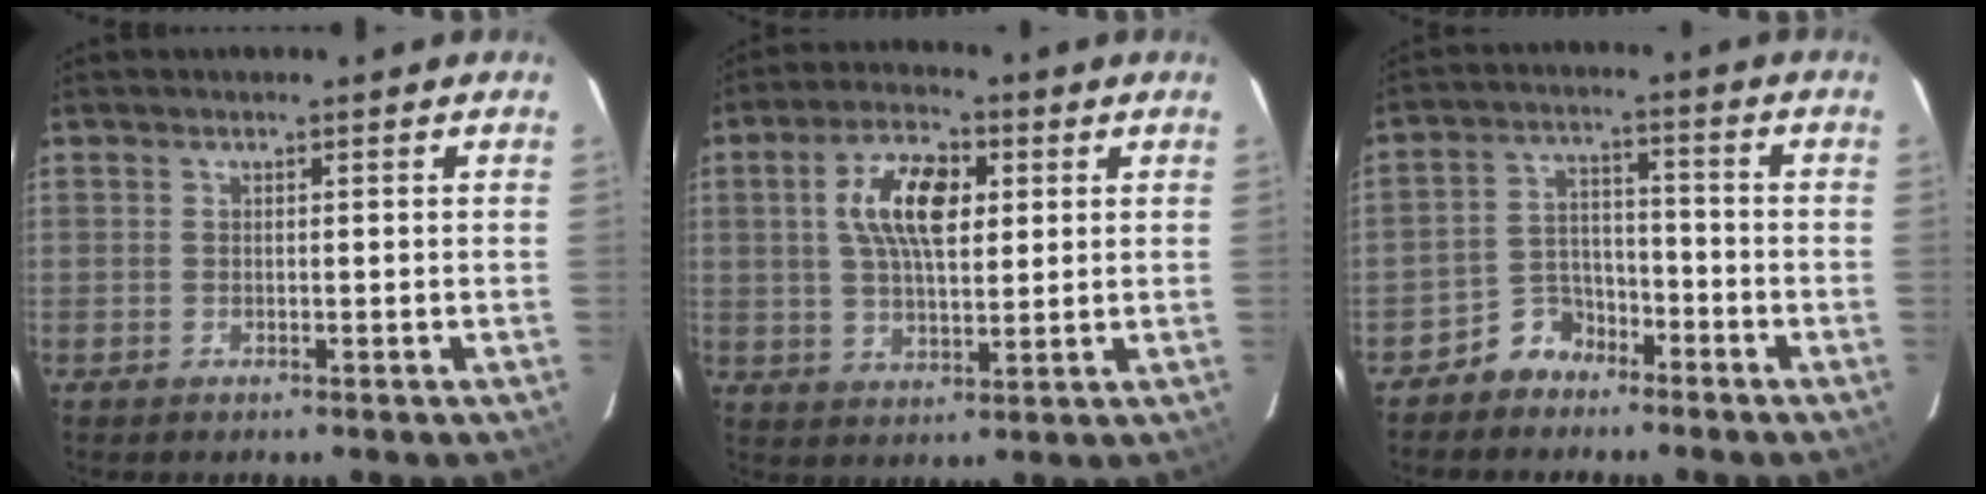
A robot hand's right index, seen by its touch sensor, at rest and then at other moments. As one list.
[{"total": 11.1, "force": [2.9, 5.2, 9.4], "torque": [-0.174, 0.017, 0.052]}, {"total": 6.2, "force": [-4.7, 4.0, 0.6], "torque": [-0.018, 0.027, -0.083]}]